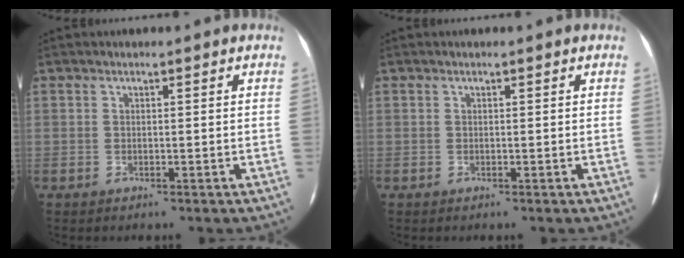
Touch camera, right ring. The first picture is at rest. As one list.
[{"total": 0.0}]